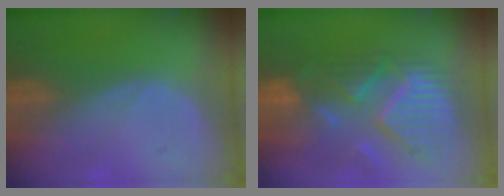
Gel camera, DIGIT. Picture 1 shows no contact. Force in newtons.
{"total": 12.2, "press": 10.6, "slide": 6.0}